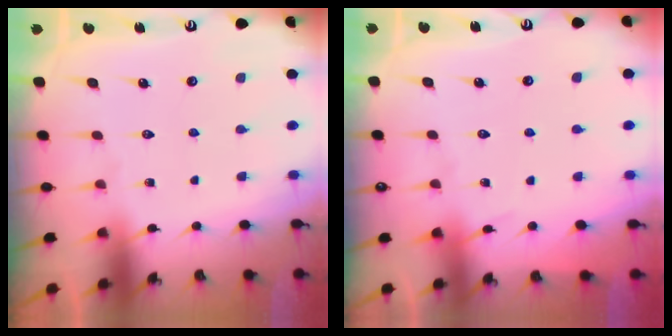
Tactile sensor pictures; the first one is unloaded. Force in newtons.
{"total": 3.6, "press": 3.5, "slide": 0.5}